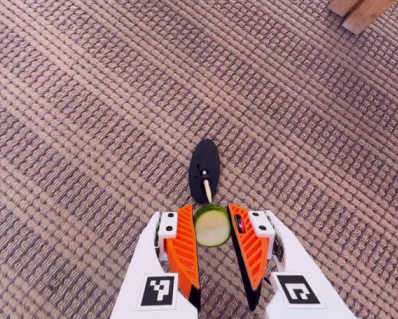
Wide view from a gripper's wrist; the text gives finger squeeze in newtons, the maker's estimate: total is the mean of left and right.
{"total": 10.0, "left": 10.7, "right": 9.3}